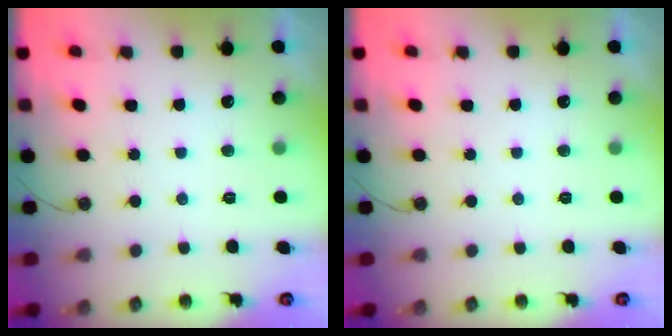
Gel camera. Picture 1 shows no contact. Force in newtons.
{"total": 0.0}